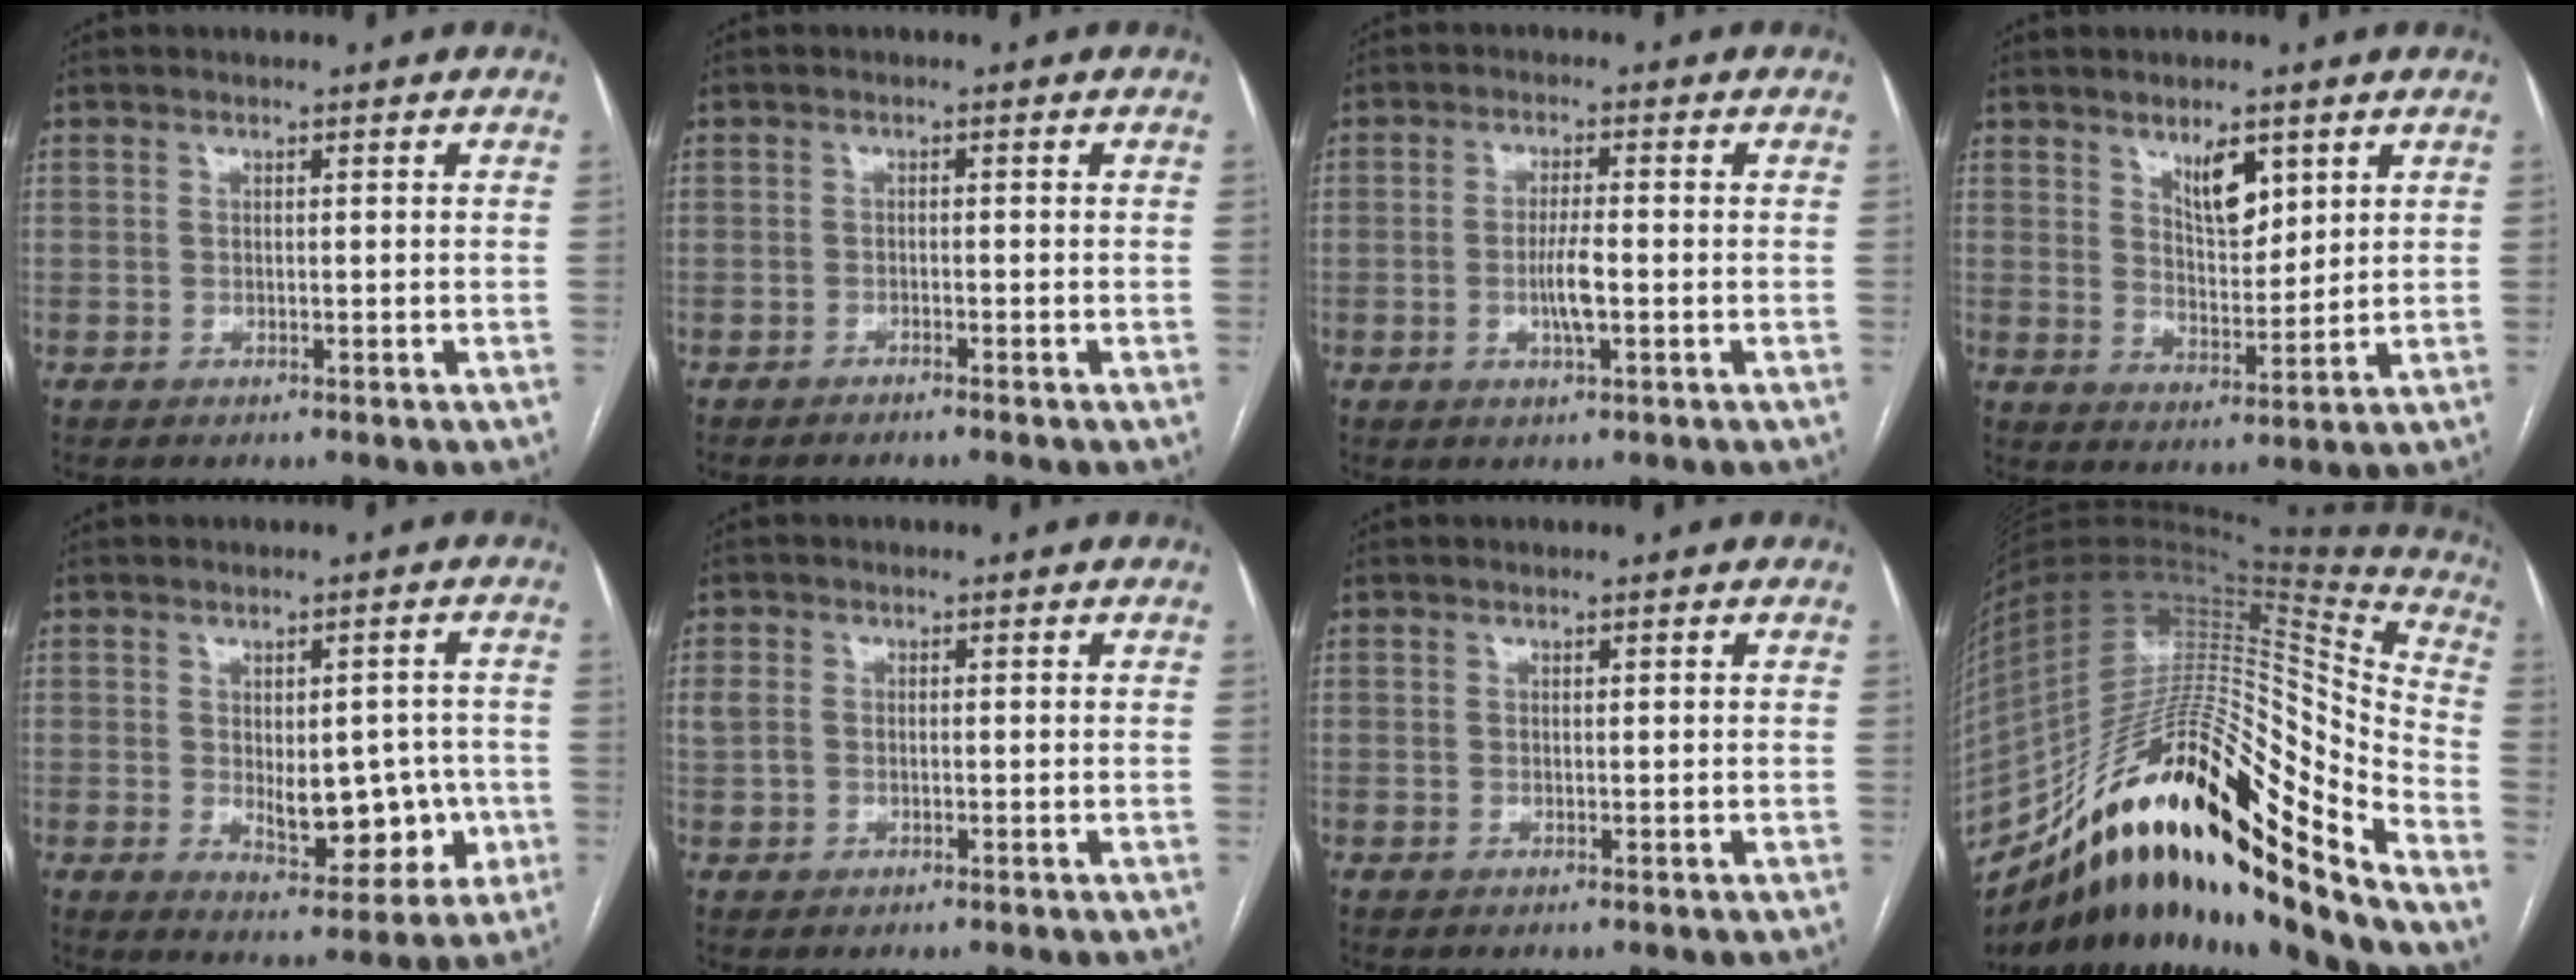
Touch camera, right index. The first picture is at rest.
{"total": 1.6, "force": [-1.5, -0.2, 0.6], "torque": [-0.008, 0.000, -0.021]}
{"total": 4.2, "force": [-1.0, 0.5, 4.0], "torque": [-0.081, -0.004, -0.017]}
{"total": 6.1, "force": [3.5, 2.3, 4.3], "torque": [-0.076, -0.007, 0.066]}
{"total": 8.8, "force": [-1.2, 4.8, 7.3], "torque": [-0.082, 0.011, 0.001]}
{"total": 2.6, "force": [-0.1, 2.0, 1.6], "torque": [-0.051, 0.014, 0.003]}
{"total": 0.0}
{"total": 32.3, "force": [-19.7, 5.3, 25.0], "torque": [-0.403, -0.003, -0.338]}